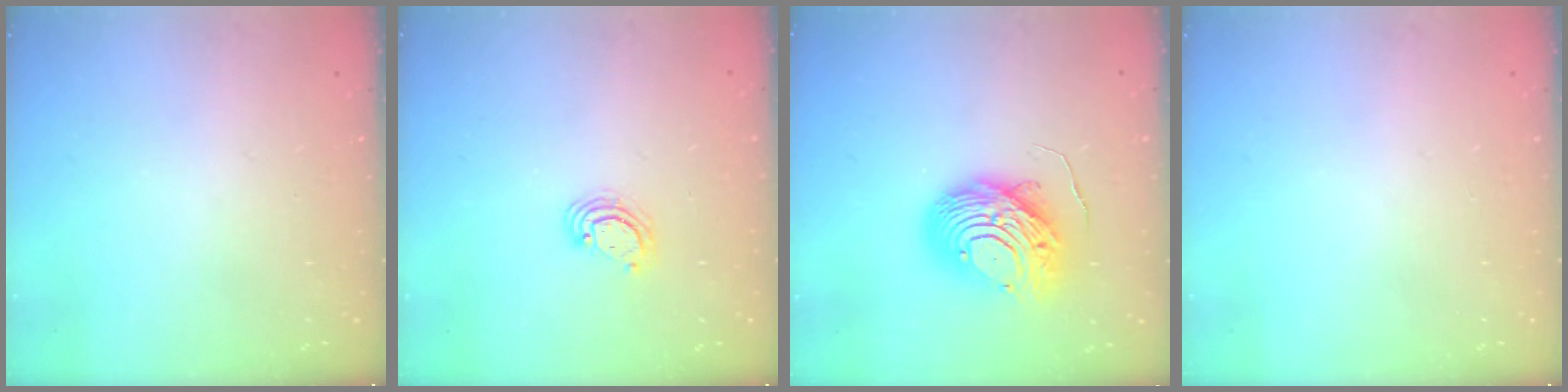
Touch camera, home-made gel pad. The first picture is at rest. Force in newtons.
{"total": 4.0, "press": 4.0, "slide": 0.3}
{"total": 12.2, "press": 12.1, "slide": 1.4}
{"total": 0.0}